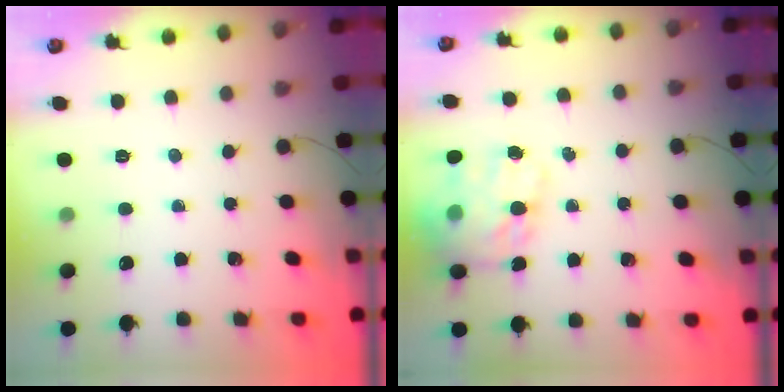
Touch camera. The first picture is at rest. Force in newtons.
{"total": 19.2, "press": 18.7, "slide": 4.5}